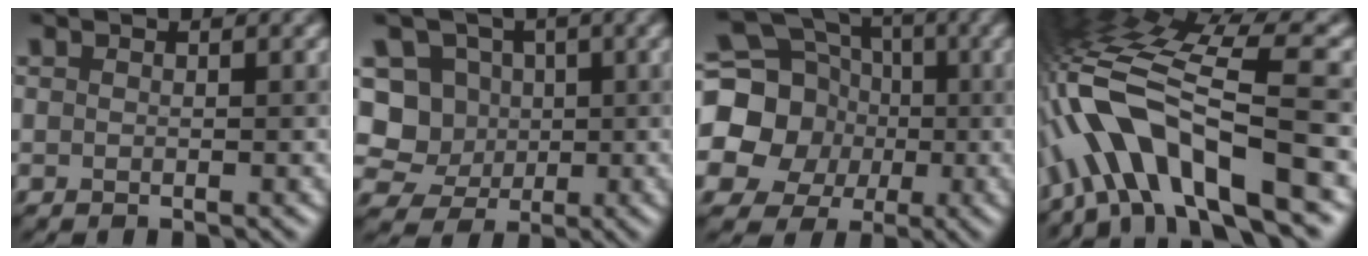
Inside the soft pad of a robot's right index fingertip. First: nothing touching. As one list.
[{"total": 7.7, "force": [1.1, 7.2, 2.3], "torque": [-0.034, 0.036, 0.006]}, {"total": 18.2, "force": [-0.2, 16.9, 6.6], "torque": [-0.168, 0.016, -0.045]}, {"total": 12.2, "force": [-3.6, 3.5, 11.1], "torque": [-0.200, 0.036, -0.062]}]